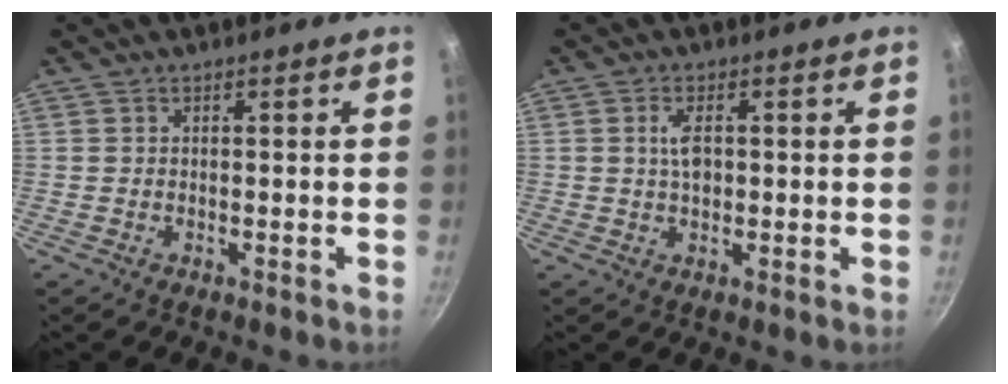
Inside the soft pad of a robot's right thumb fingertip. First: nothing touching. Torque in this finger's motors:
{"motor_torque": [-0.74, 1.07, 0.32, 0.00, 0.25]}